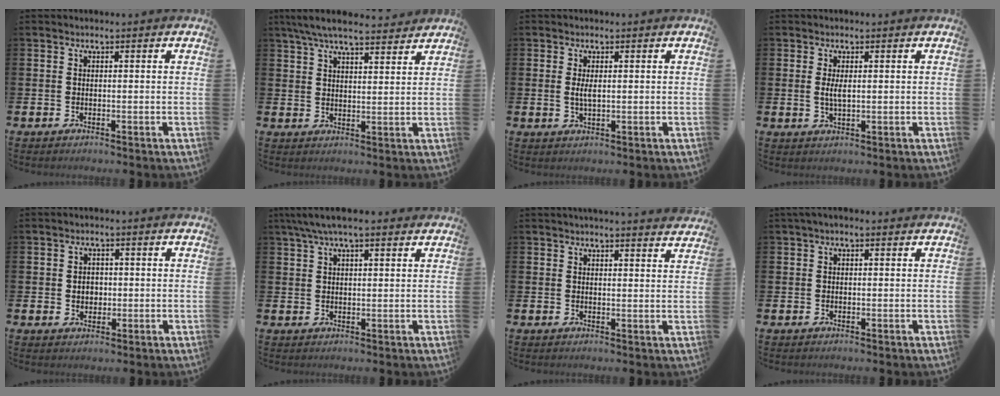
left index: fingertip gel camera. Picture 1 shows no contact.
{"total": 6.7, "force": [6.2, 1.0, 2.4], "torque": [-0.063, -0.020, 0.113]}
{"total": 2.0, "force": [0.3, 0.6, 1.8], "torque": [-0.034, -0.001, 0.004]}
{"total": 2.2, "force": [0.4, 0.7, 2.0], "torque": [-0.038, 0.000, 0.005]}
{"total": 2.1, "force": [0.3, 1.9, 1.0], "torque": [-0.005, 0.003, -0.002]}
{"total": 4.9, "force": [3.7, 1.1, 3.0], "torque": [-0.064, -0.001, 0.067]}
{"total": 2.9, "force": [2.9, -0.2, 0.0], "torque": [-0.003, -0.017, 0.052]}
{"total": 0.9, "force": [0.4, 0.4, 0.7], "torque": [-0.014, 0.005, 0.006]}